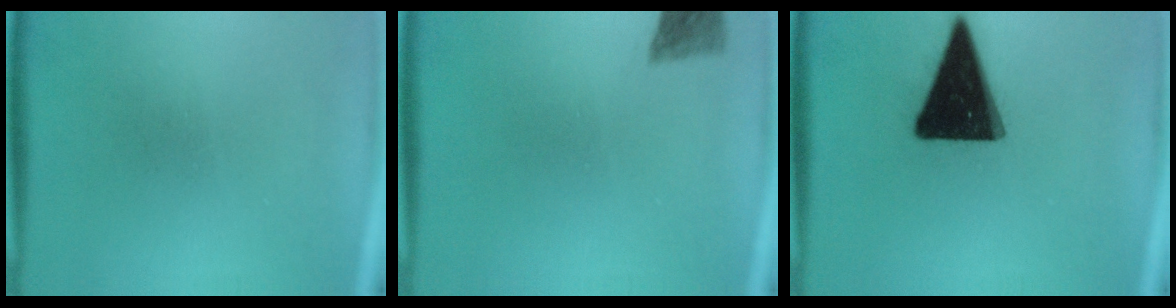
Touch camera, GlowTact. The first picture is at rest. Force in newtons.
{"total": 2.8}
{"total": 19.2}